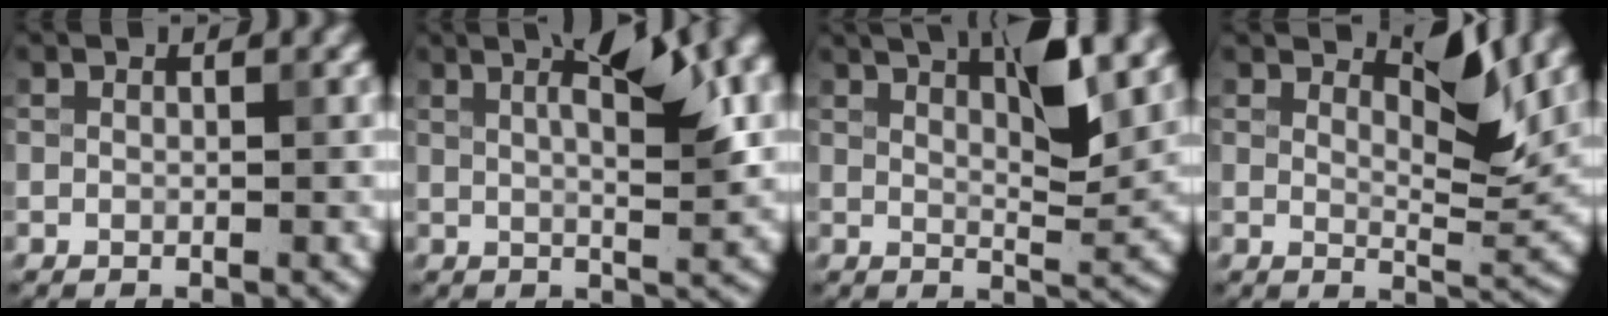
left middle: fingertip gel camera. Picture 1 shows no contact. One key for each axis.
{"total": 8.7, "fx": 2.4, "fy": 3.2, "fz": 7.7, "tx": -0.098, "ty": 0.033, "tz": 0.040}
{"total": 5.5, "fx": 3.1, "fy": 1.0, "fz": 4.4, "tx": -0.076, "ty": 0.010, "tz": 0.061}
{"total": 3.0, "fx": 2.1, "fy": 0.2, "fz": 2.1, "tx": -0.048, "ty": -0.006, "tz": 0.048}